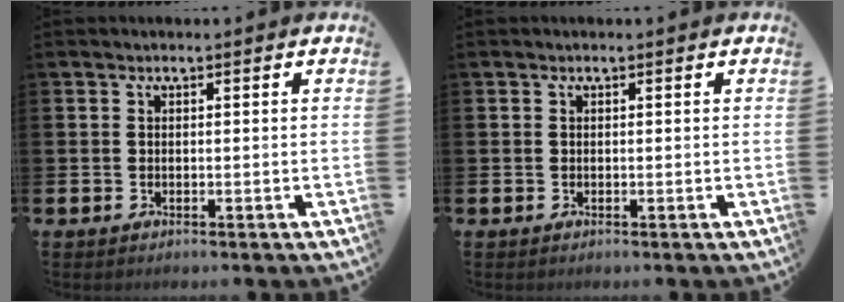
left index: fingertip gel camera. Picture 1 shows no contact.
{"total": 0.0}